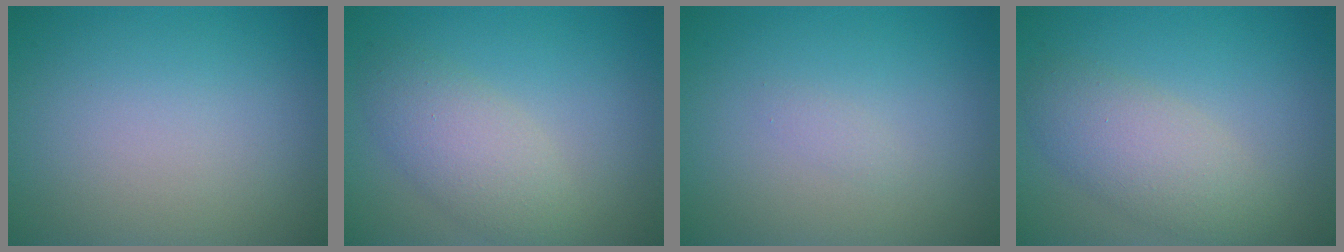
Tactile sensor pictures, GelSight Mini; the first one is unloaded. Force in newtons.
{"total": 3.8, "press": 3.8, "slide": 0.3}
{"total": 0.5, "press": 0.5, "slide": 0.0}
{"total": 4.2, "press": 4.2, "slide": 0.1}